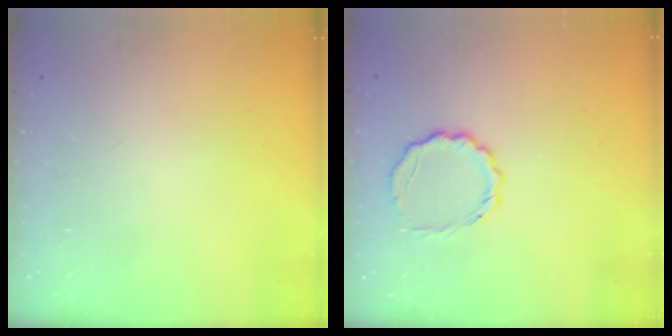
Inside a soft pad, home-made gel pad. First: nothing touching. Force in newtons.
{"total": 6.2, "press": 6.0, "slide": 1.6}